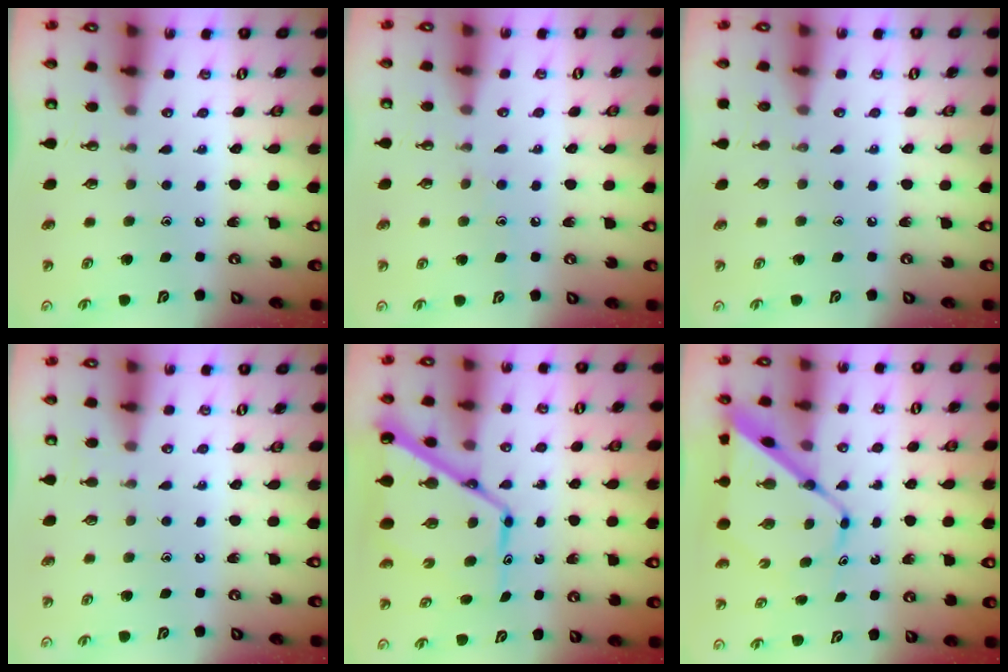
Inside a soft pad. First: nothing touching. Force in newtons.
{"total": 5.0, "press": 4.9, "slide": 0.6}
{"total": 0.0}
{"total": 2.8, "press": 2.8, "slide": 0.2}
{"total": 16.5, "press": 16.4, "slide": 1.5}
{"total": 11.0, "press": 10.9, "slide": 0.9}